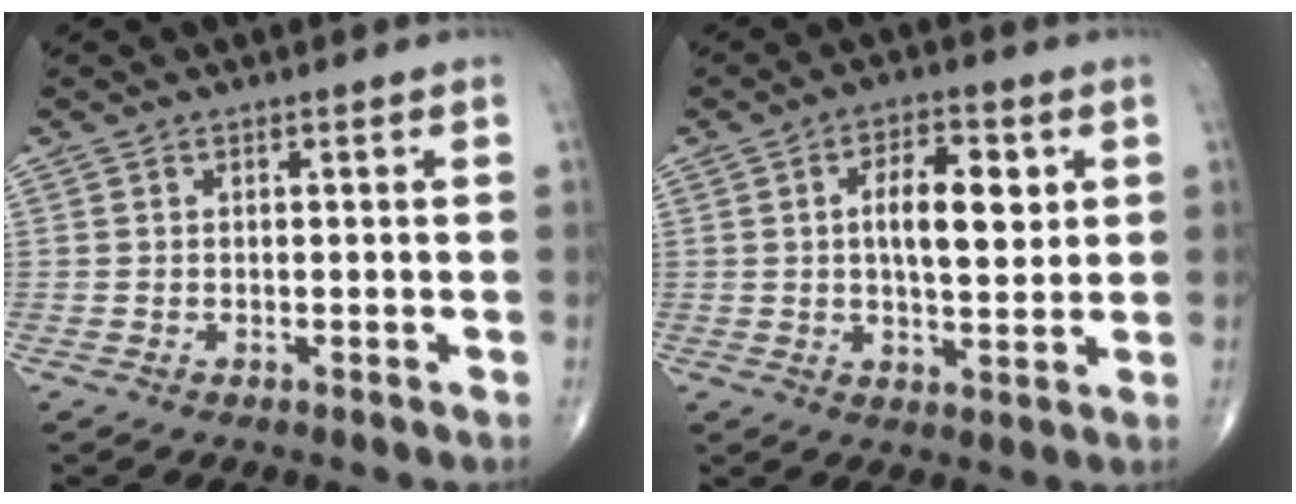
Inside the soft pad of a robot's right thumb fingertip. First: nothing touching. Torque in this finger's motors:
{"motor_torque": [-0.39, 0.90, 0.31, 0.36, 0.18]}